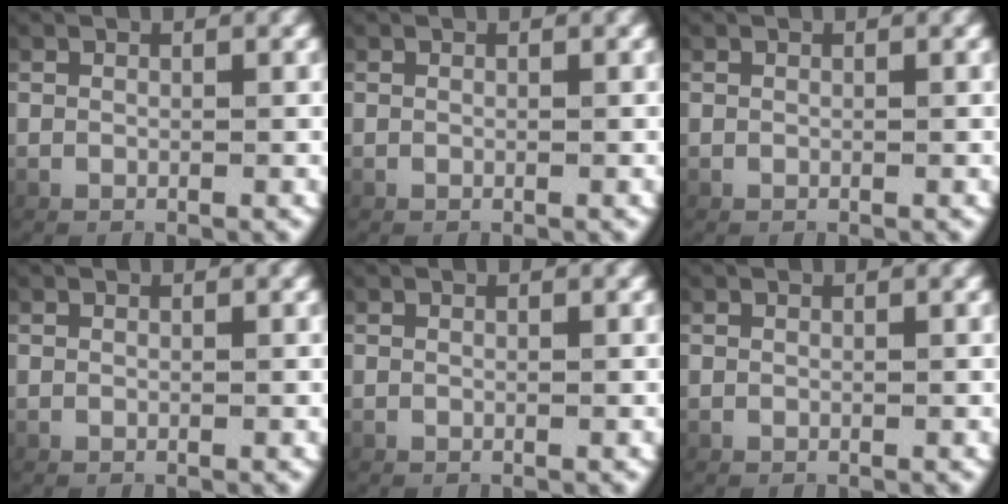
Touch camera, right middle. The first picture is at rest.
{"total": 0.0}
{"total": 0.0}
{"total": 0.0}
{"total": 0.0}
{"total": 0.0}